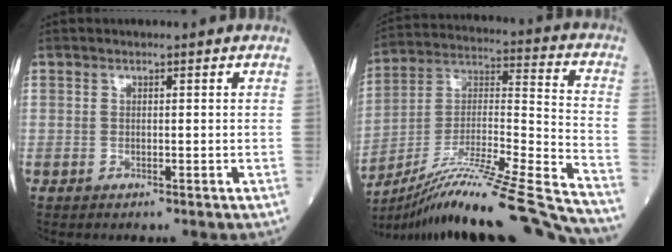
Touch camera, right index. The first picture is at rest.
{"total": 27.6, "force": [-23.8, -0.7, 14.0], "torque": [-0.192, -0.023, -0.385]}